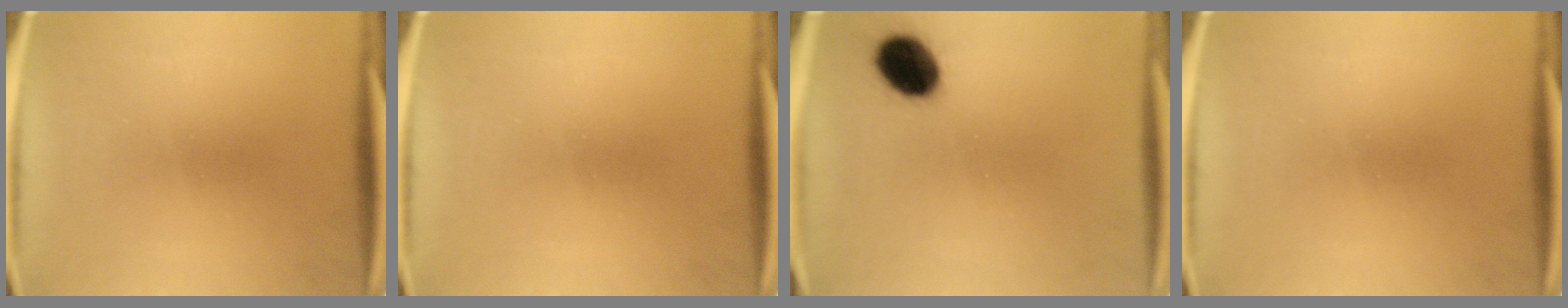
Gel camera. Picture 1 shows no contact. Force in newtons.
{"total": 0.0}
{"total": 9.3}
{"total": 0.0}